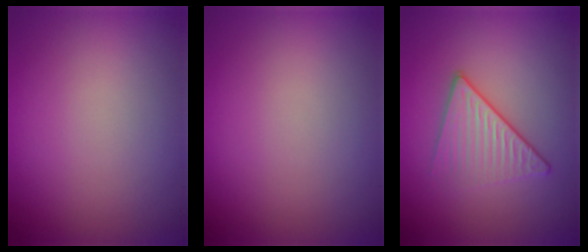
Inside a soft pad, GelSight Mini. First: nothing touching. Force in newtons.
{"total": 0.0}
{"total": 3.4, "press": 2.9, "slide": 1.8}